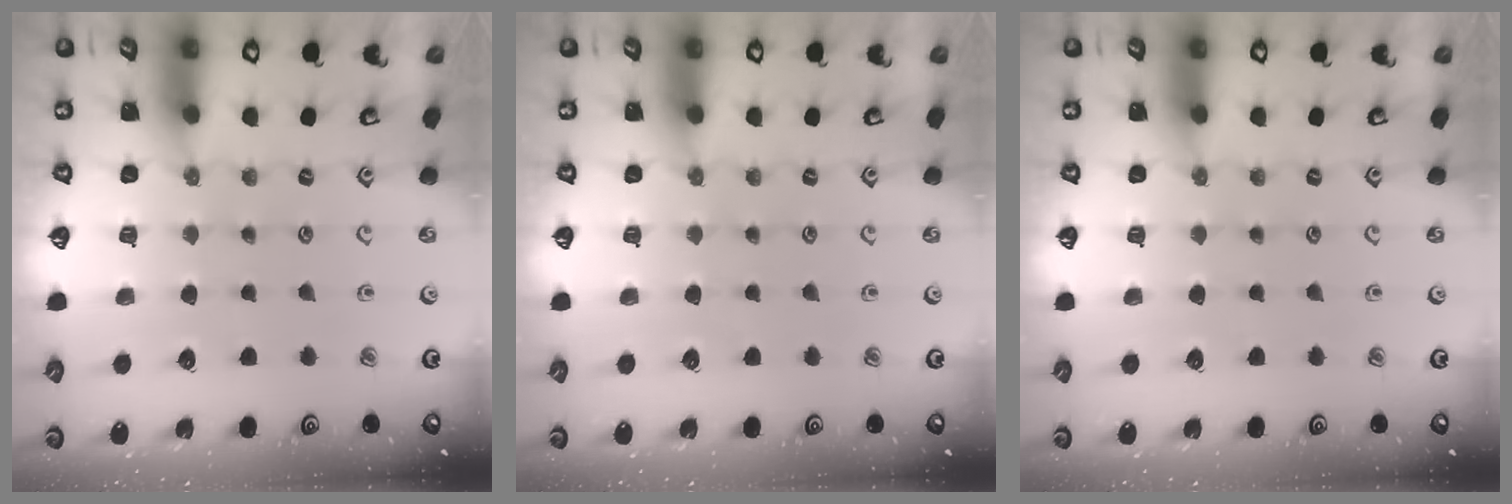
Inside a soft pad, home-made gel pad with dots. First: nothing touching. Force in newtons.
{"total": 0.0}
{"total": 0.0}